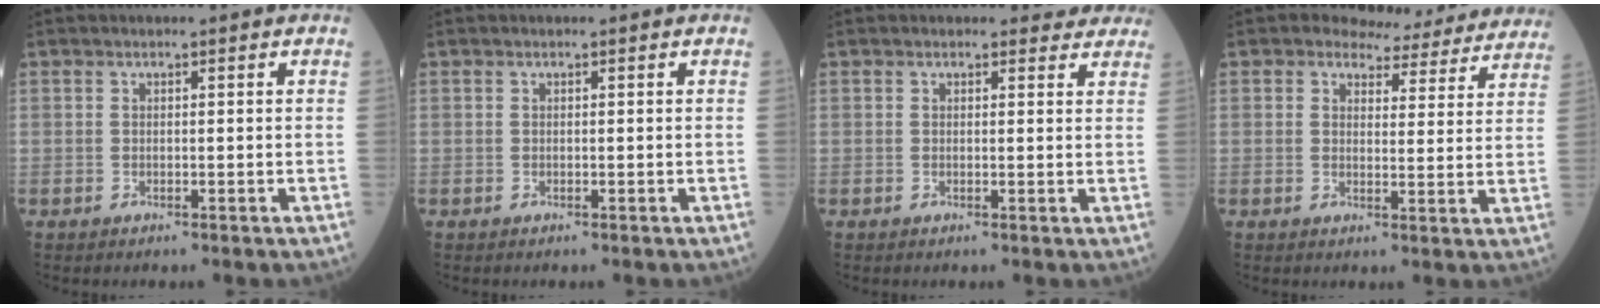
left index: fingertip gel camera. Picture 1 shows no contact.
{"total": 0.0}
{"total": 3.8, "force": [3.6, 1.4, 0.1], "torque": [0.016, -0.004, 0.020]}
{"total": 11.6, "force": [10.7, 4.0, 1.7], "torque": [0.005, -0.007, 0.104]}